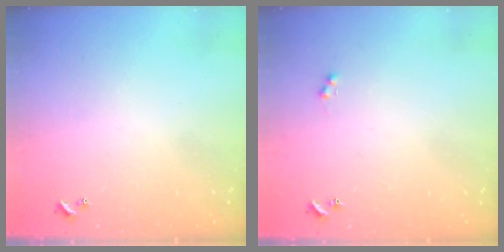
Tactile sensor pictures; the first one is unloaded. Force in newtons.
{"total": 1.0, "press": 0.9, "slide": 0.5}